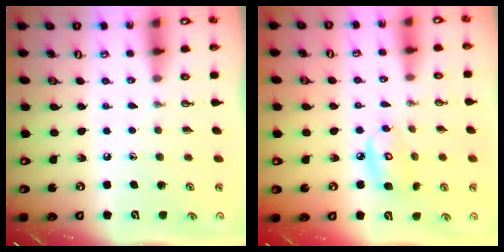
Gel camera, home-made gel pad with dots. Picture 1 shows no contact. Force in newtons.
{"total": 7.4, "press": 7.3, "slide": 0.4}